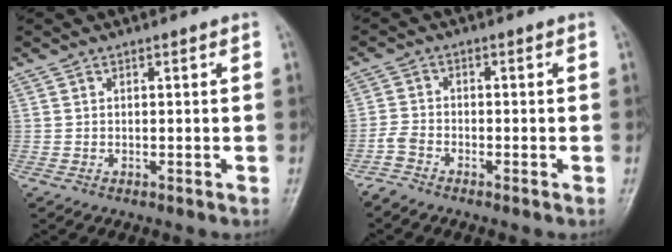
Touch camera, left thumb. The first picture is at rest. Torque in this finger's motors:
{"motor_torque": [-0.27, 0.27, -0.12, 0.16, 0.00]}